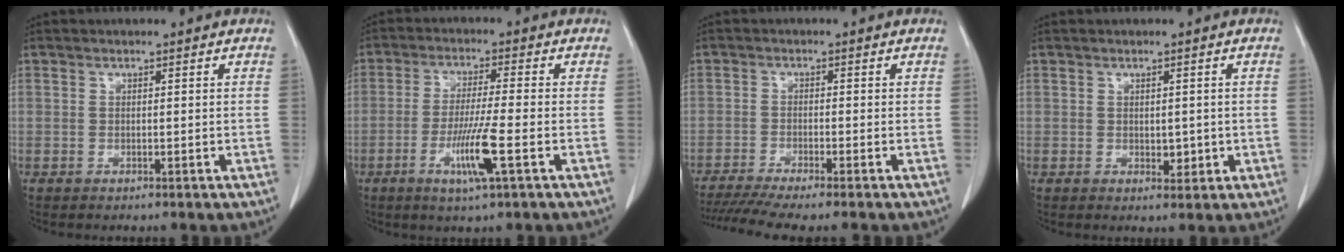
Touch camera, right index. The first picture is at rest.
{"total": 7.9, "force": [-2.9, -0.4, 7.3], "torque": [-0.140, -0.017, -0.056]}
{"total": 8.5, "force": [-7.2, -0.4, 4.5], "torque": [-0.066, -0.018, -0.118]}
{"total": 2.3, "force": [-0.2, 1.4, 1.8], "torque": [-0.021, -0.003, 0.004]}